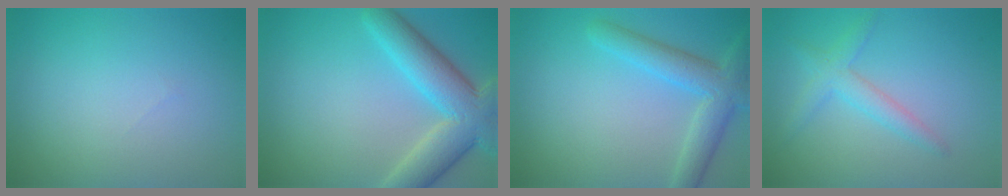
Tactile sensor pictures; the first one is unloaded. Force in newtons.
{"total": 7.7, "press": 7.7, "slide": 0.4}
{"total": 4.4, "press": 4.4, "slide": 0.2}
{"total": 2.5, "press": 2.5, "slide": 0.1}